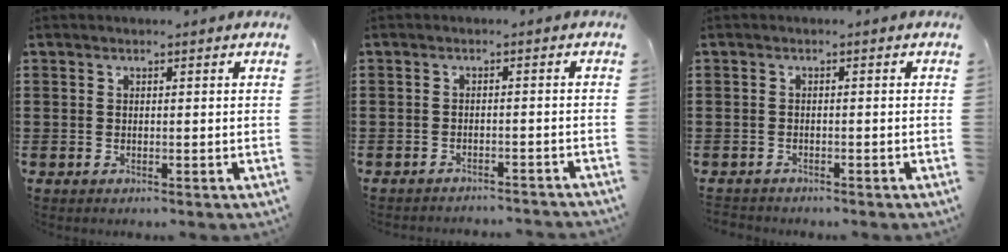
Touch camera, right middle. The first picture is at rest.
{"total": 1.8, "force": [-1.8, -0.1, 0.1], "torque": [-0.005, 0.005, -0.037]}
{"total": 1.0, "force": [-0.9, 0.2, -0.1], "torque": [0.000, 0.003, -0.022]}